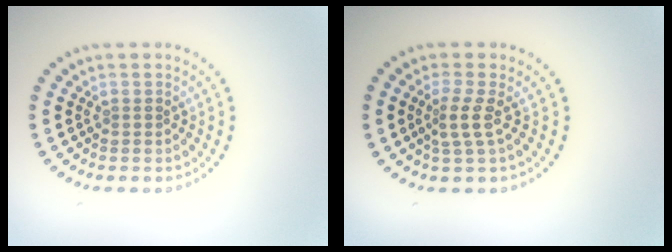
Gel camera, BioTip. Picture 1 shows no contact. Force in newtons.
{"total": 2.1, "press": 1.5, "slide": 1.5}